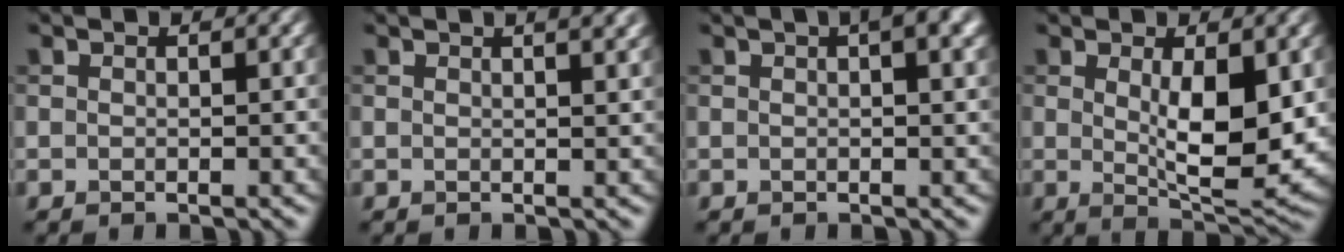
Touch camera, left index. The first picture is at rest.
{"total": 3.4, "force": [1.9, 1.3, 2.5], "torque": [-0.012, 0.015, 0.006]}
{"total": 3.7, "force": [1.7, 1.0, 3.1], "torque": [-0.043, 0.008, 0.021]}
{"total": 6.3, "force": [0.5, 2.1, 5.9], "torque": [-0.095, -0.018, 0.014]}